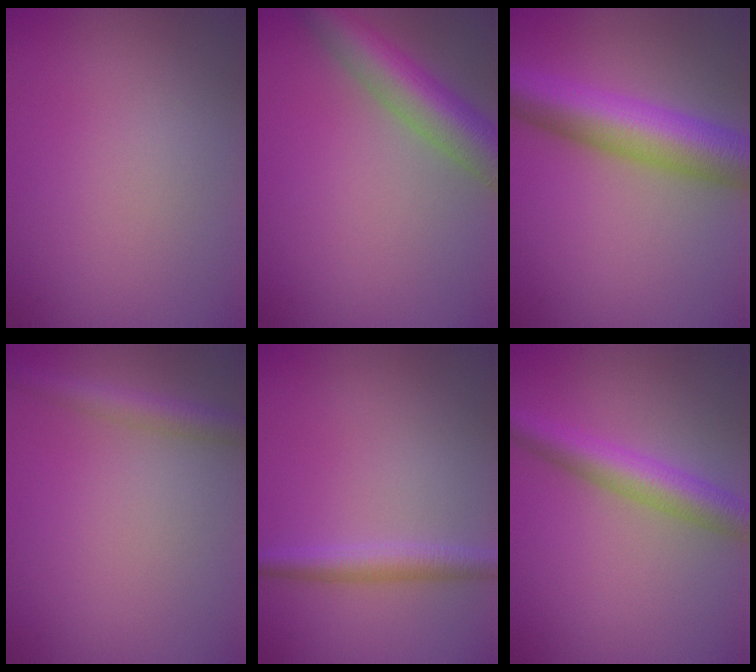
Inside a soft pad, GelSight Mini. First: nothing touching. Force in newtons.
{"total": 6.8, "press": 6.8, "slide": 0.3}
{"total": 9.2, "press": 9.1, "slide": 0.2}
{"total": 2.7, "press": 2.7, "slide": 0.1}
{"total": 2.7, "press": 2.7, "slide": 0.0}
{"total": 4.8, "press": 4.8, "slide": 0.1}